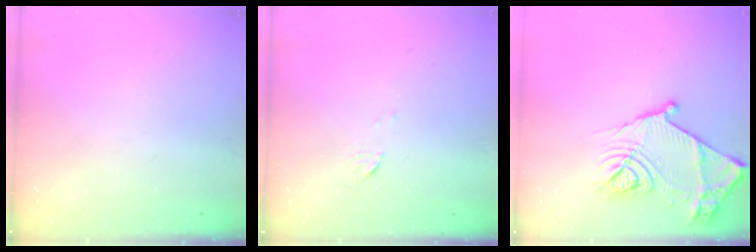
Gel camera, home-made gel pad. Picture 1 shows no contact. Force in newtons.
{"total": 3.6, "press": 3.6, "slide": 0.3}
{"total": 19.0, "press": 19.0, "slide": 0.7}